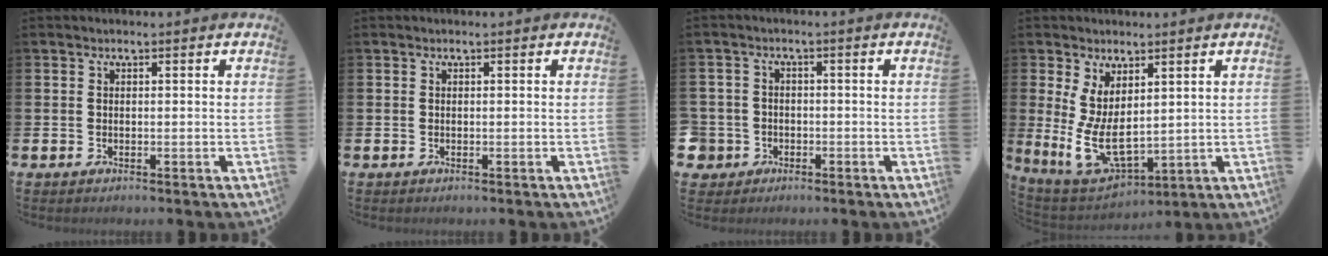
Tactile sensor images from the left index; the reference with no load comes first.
{"total": 0.0}
{"total": 3.3, "force": [-1.4, 3.0, 0.2], "torque": [-0.027, 0.005, -0.031]}
{"total": 7.0, "force": [1.4, 3.7, 5.8], "torque": [-0.126, -0.026, 0.026]}